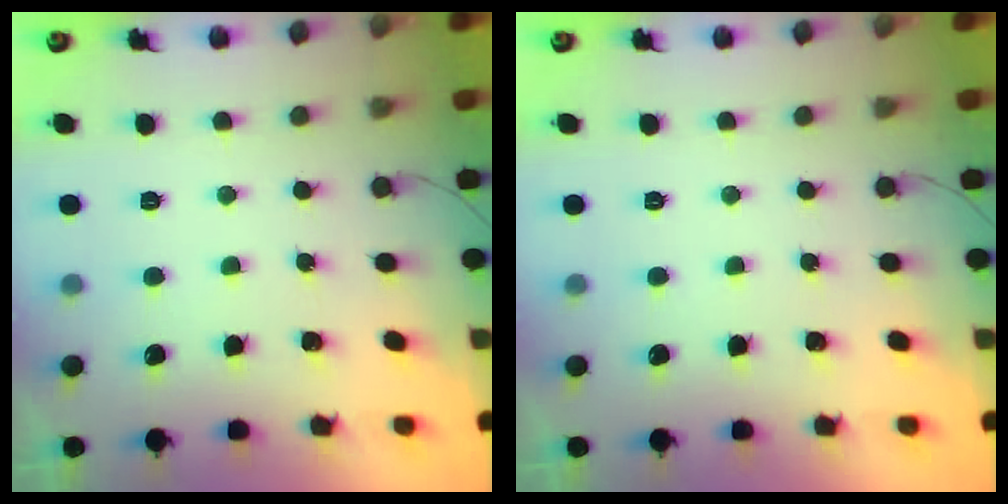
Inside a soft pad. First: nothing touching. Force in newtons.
{"total": 0.0}